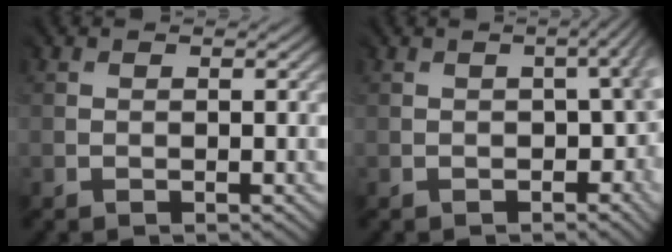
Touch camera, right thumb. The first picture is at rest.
{"total": 7.2, "force": [-1.5, 3.5, 6.2], "torque": [-0.038, -0.006, -0.009]}